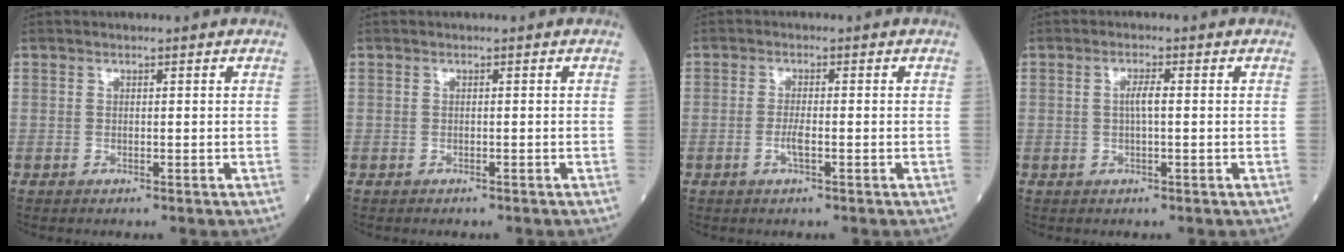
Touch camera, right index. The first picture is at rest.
{"total": 0.0}
{"total": 2.2, "force": [-0.8, 0.3, 2.1], "torque": [-0.043, -0.001, -0.017]}
{"total": 2.0, "force": [0.0, 0.2, 2.0], "torque": [-0.040, 0.003, 0.000]}